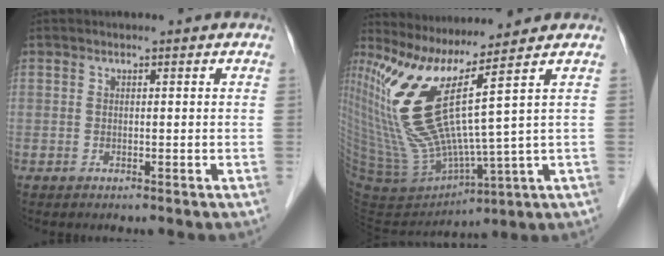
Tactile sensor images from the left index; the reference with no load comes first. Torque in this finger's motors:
{"motor_torque": [0.76, -0.47, 0.59, 0.21]}